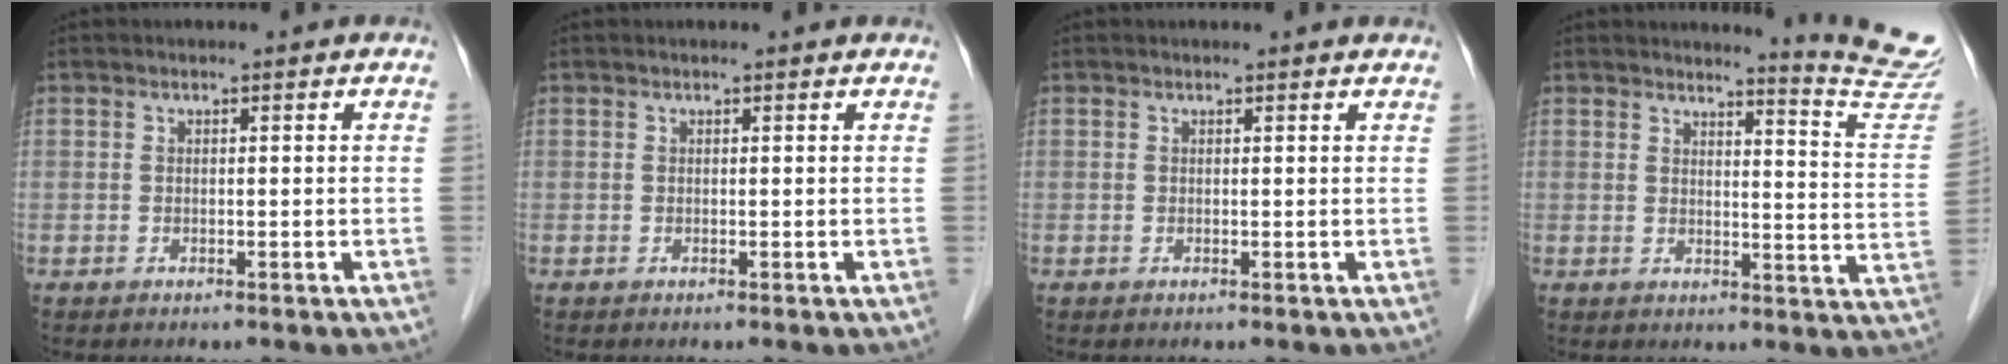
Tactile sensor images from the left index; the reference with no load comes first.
{"total": 0.8, "force": [0.8, 0.1, 0.2], "torque": [-0.010, 0.008, 0.008]}
{"total": 1.6, "force": [1.5, 0.1, 0.2], "torque": [-0.013, 0.005, 0.012]}
{"total": 11.2, "force": [10.9, -2.2, 0.7], "torque": [-0.019, -0.111, 0.115]}